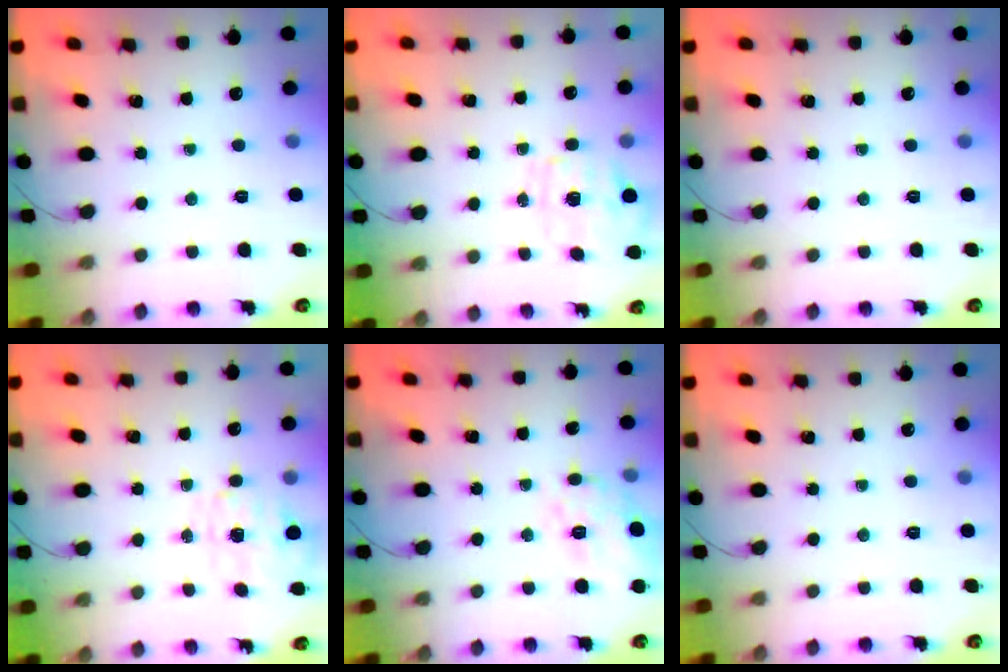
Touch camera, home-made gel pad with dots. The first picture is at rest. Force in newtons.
{"total": 1.9, "press": 1.8, "slide": 0.6}
{"total": 0.0}
{"total": 2.3, "press": 2.2, "slide": 0.6}
{"total": 15.6, "press": 15.6, "slide": 0.7}
{"total": 0.0}